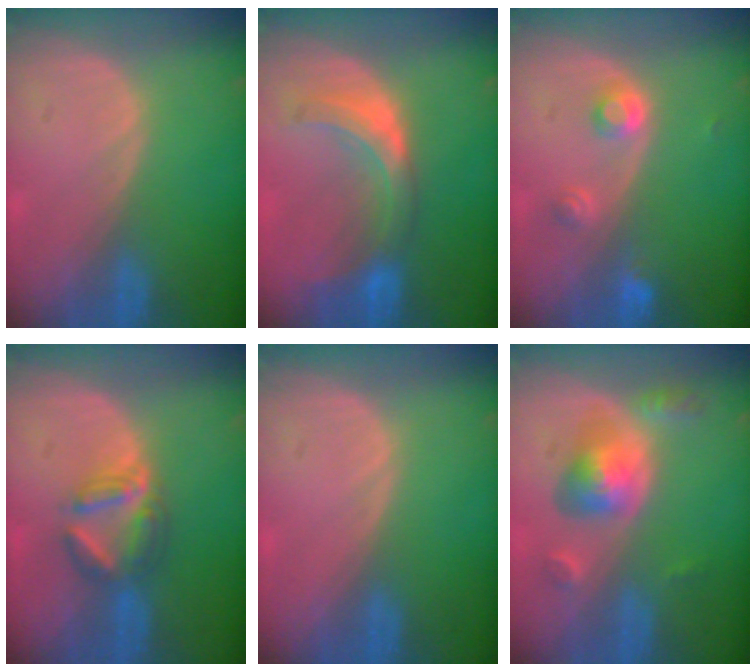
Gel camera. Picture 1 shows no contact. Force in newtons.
{"total": 7.0, "press": 6.8, "slide": 1.6}
{"total": 3.1, "press": 3.1, "slide": 0.2}
{"total": 5.9, "press": 5.4, "slide": 2.3}
{"total": 0.0}
{"total": 6.1, "press": 5.6, "slide": 2.4}